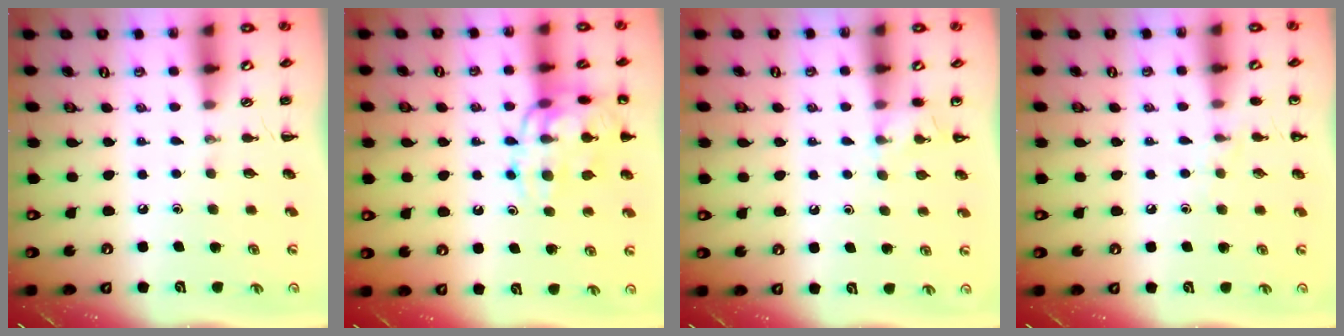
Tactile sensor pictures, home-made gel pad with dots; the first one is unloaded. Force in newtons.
{"total": 15.3, "press": 15.1, "slide": 2.2}
{"total": 4.4, "press": 4.2, "slide": 1.3}
{"total": 5.0, "press": 4.7, "slide": 1.8}